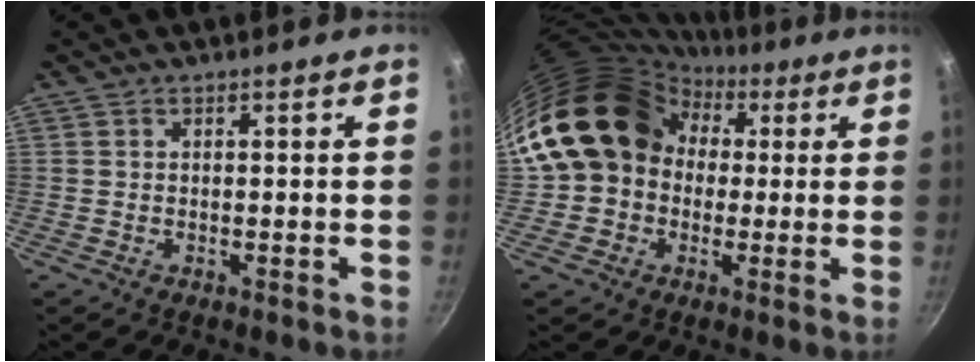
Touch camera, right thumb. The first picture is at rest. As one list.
[{"total": 16.2, "force": [2.2, 13.7, 8.3], "torque": [-0.109, 0.047, 0.028]}]